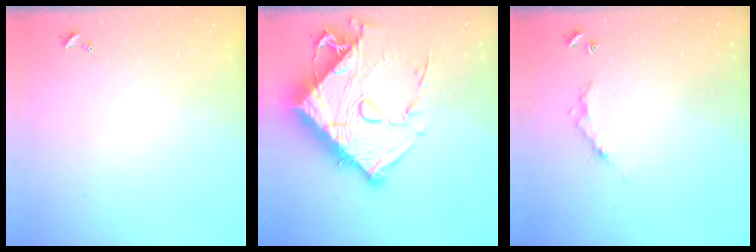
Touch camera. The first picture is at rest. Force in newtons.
{"total": 25.7, "press": 25.6, "slide": 2.6}
{"total": 5.2, "press": 5.2, "slide": 0.3}